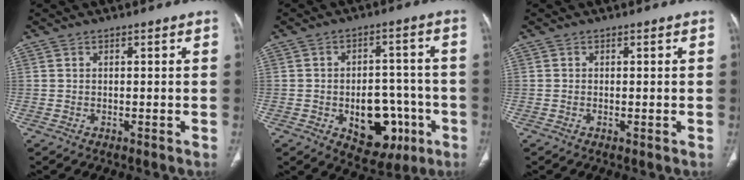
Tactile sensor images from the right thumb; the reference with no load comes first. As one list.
[{"total": 13.7, "force": [-4.4, 8.8, 9.5], "torque": [-0.085, 0.034, -0.046]}, {"total": 0.0}]